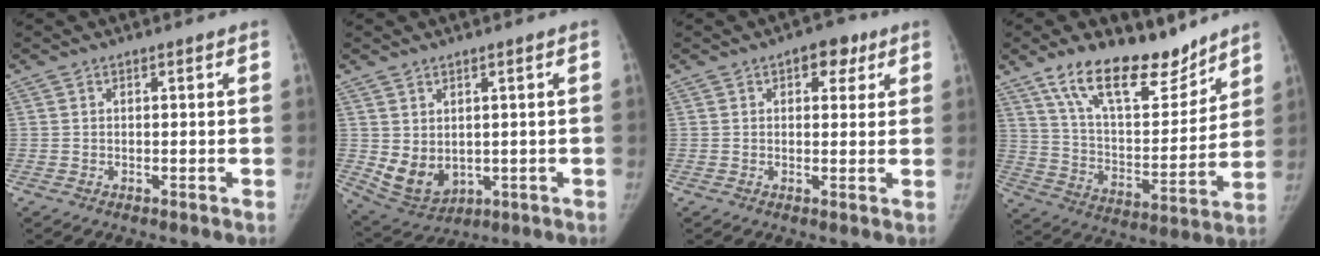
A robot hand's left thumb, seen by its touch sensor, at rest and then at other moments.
{"total": 7.5, "force": [0.0, 5.7, 4.9], "torque": [-0.071, -0.016, 0.027]}
{"total": 5.1, "force": [2.5, 3.1, 3.1], "torque": [-0.010, -0.004, 0.024]}
{"total": 19.3, "force": [14.1, 8.0, 10.5], "torque": [-0.132, -0.080, 0.244]}